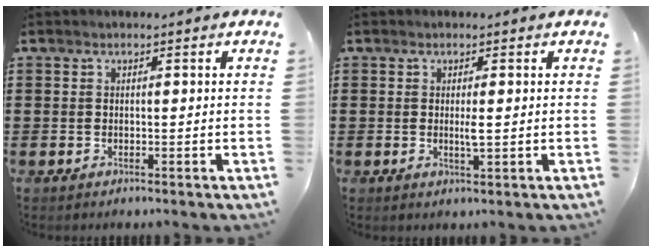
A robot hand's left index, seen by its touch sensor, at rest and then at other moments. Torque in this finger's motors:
{"motor_torque": [0.49, -0.07, 0.10, 0.03]}